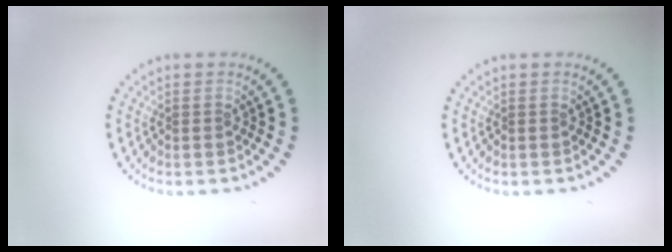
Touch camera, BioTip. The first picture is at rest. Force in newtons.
{"total": 0.0}